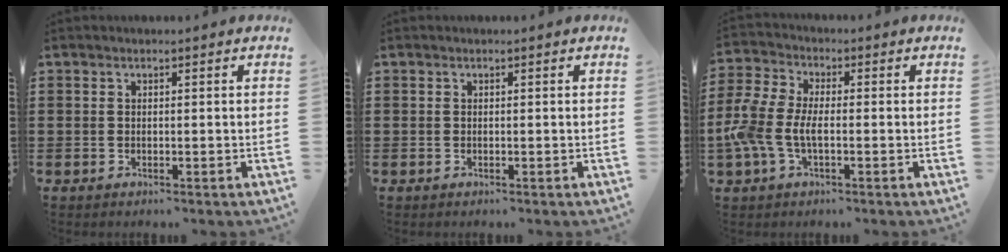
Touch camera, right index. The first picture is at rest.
{"total": 0.0}
{"total": 6.3, "force": [-1.9, 3.3, 5.0], "torque": [-0.141, -0.008, -0.048]}